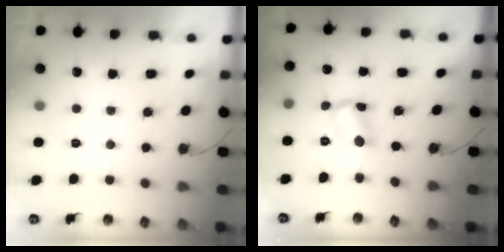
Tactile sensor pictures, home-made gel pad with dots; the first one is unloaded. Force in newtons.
{"total": 2.3, "press": 2.2, "slide": 0.6}